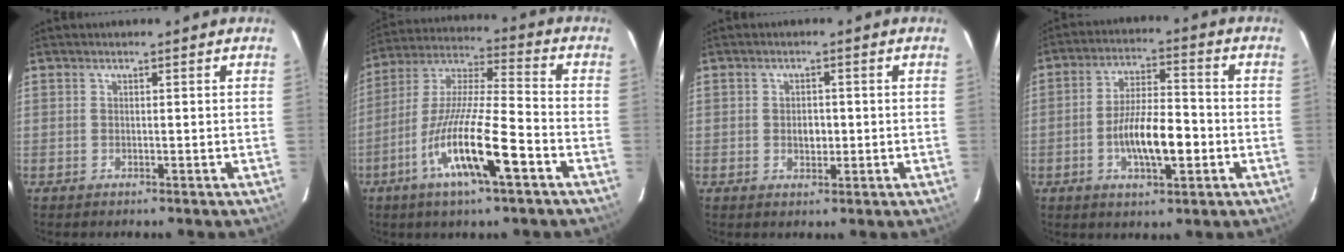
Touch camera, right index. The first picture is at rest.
{"total": 16.5, "force": [-7.5, 2.1, 14.5], "torque": [-0.284, -0.017, -0.147]}
{"total": 2.5, "force": [-0.3, 1.8, 1.7], "torque": [-0.029, 0.003, -0.004]}
{"total": 10.7, "force": [-3.0, 3.4, 9.7], "torque": [-0.183, 0.001, -0.050]}